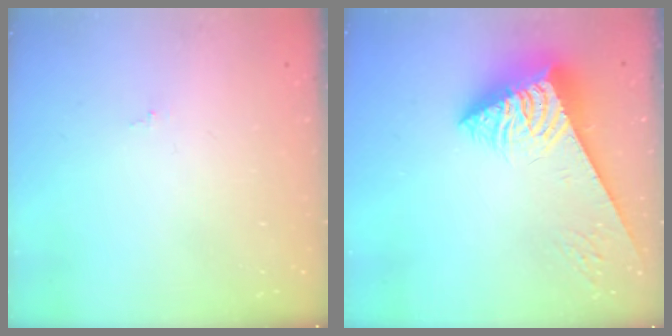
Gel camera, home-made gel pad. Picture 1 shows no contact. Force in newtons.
{"total": 7.4, "press": 7.3, "slide": 1.2}